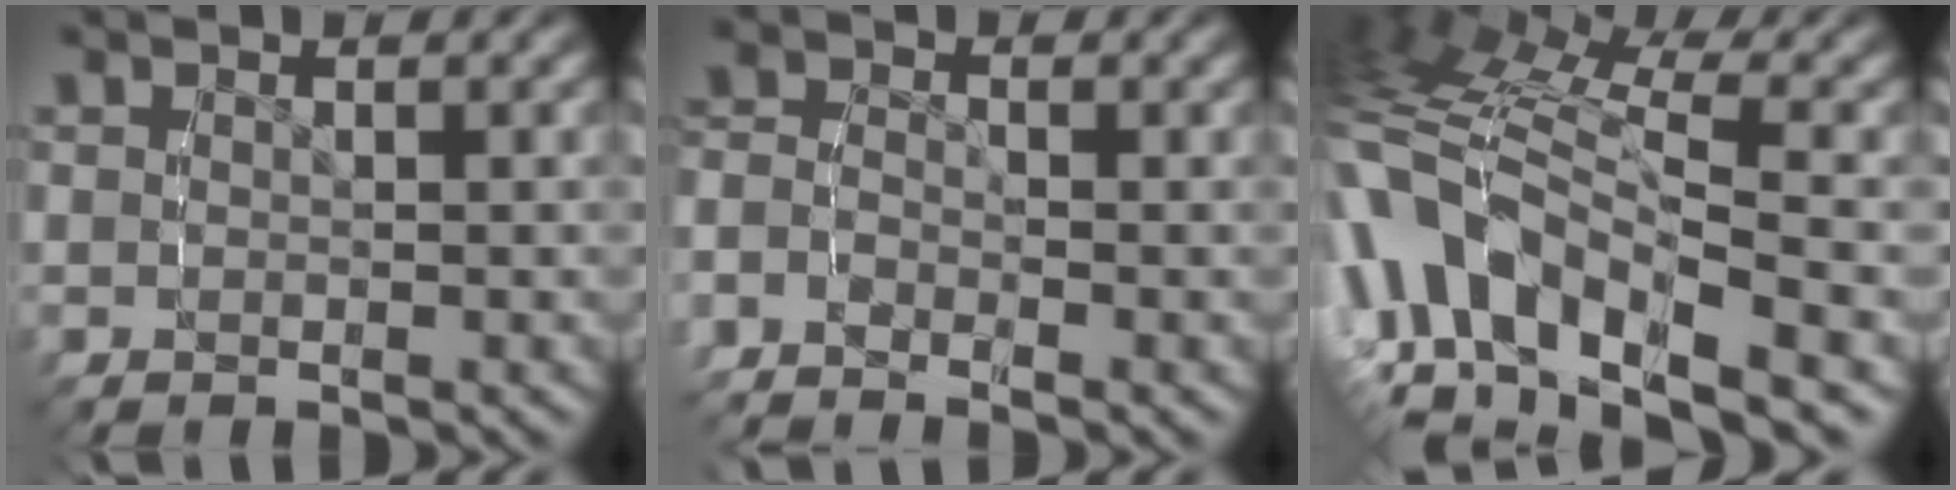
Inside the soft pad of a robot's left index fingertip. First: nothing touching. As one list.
[{"total": 2.8, "force": [-2.2, 1.6, 0.8], "torque": [-0.030, -0.015, -0.045]}, {"total": 12.9, "force": [-0.1, 9.2, 9.0], "torque": [-0.211, -0.012, -0.012]}]